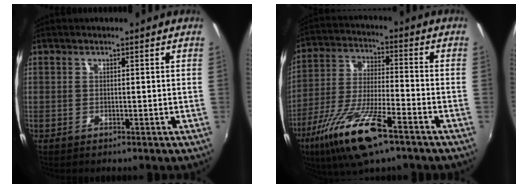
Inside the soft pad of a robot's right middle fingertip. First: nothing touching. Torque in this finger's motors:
{"motor_torque": [1.35, -0.79, 0.88, 0.21]}